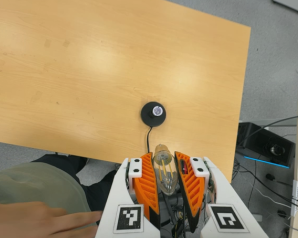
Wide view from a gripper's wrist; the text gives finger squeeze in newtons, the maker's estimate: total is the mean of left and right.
{"total": 20.5, "left": 23.2, "right": 17.8}